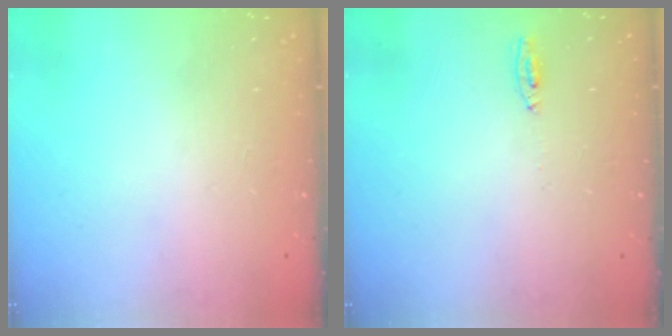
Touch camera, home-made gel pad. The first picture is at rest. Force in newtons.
{"total": 4.2, "press": 2.6, "slide": 3.3}